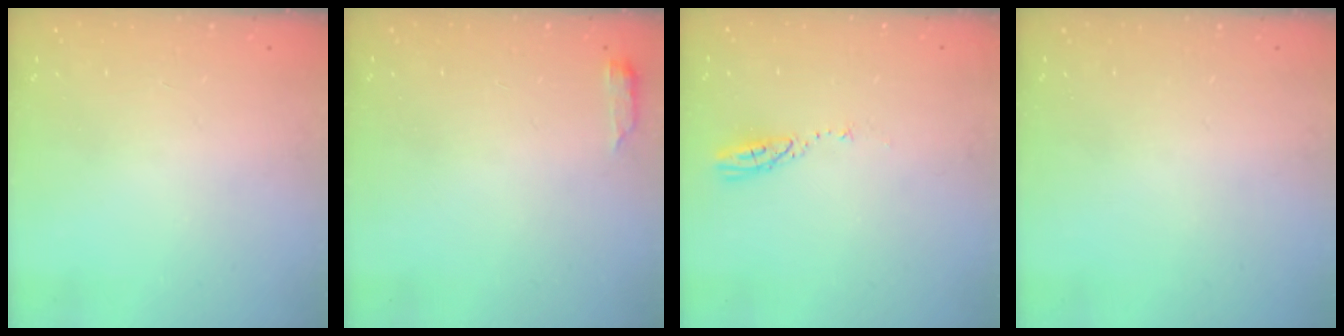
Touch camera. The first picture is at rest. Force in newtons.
{"total": 2.6, "press": 2.6, "slide": 0.5}
{"total": 3.5, "press": 3.5, "slide": 0.3}
{"total": 0.0}